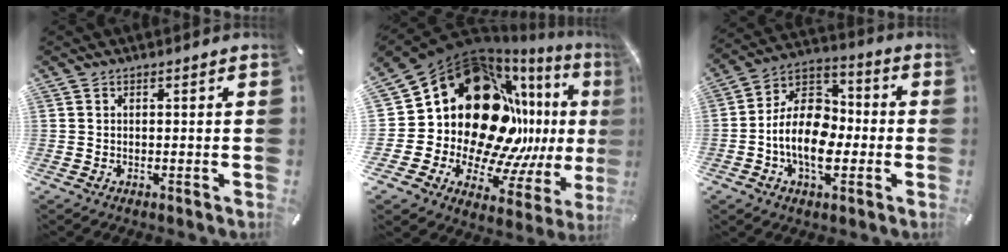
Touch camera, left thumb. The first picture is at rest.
{"total": 29.4, "force": [6.3, 21.3, 19.3], "torque": [-0.314, -0.105, 0.163]}
{"total": 14.7, "force": [-3.8, 10.1, 10.0], "torque": [-0.201, 0.017, -0.071]}